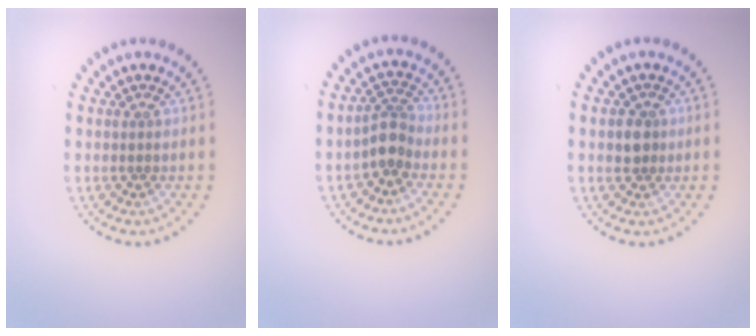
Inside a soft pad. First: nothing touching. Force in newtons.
{"total": 2.5, "press": 2.1, "slide": 1.4}
{"total": 1.8, "press": 1.7, "slide": 0.5}